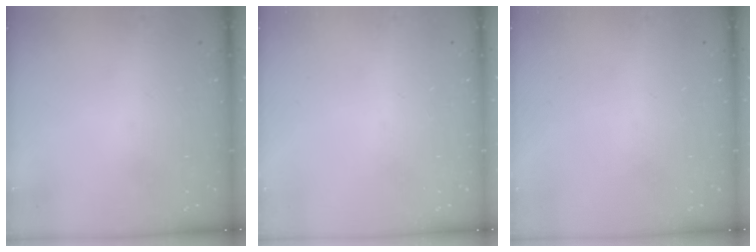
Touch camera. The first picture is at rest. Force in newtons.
{"total": 0.0}
{"total": 0.0}